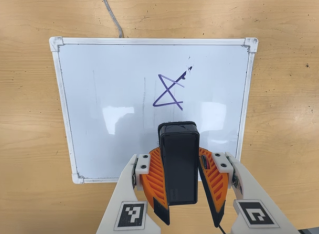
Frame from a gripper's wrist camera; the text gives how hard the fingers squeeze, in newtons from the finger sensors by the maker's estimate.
{"total": 10.0, "left": 10.0, "right": 10.0}